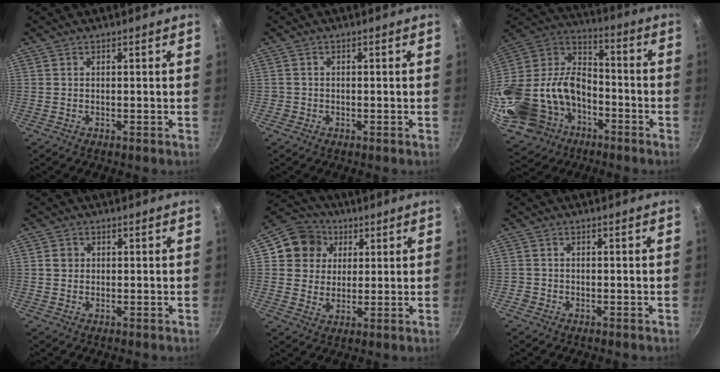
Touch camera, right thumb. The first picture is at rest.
{"total": 1.1, "force": [-0.4, 1.0, 0.1], "torque": [0.000, 0.004, -0.006]}
{"total": 29.0, "force": [-8.8, 21.4, 17.4], "torque": [-0.354, 0.052, -0.142]}
{"total": 2.0, "force": [0.2, 1.9, 0.7], "torque": [-0.004, 0.006, 0.001]}
{"total": 10.1, "force": [3.3, 9.0, 3.1], "torque": [-0.020, 0.006, 0.047]}
{"total": 1.4, "force": [-0.7, 1.2, 0.2], "torque": [-0.002, 0.005, -0.011]}